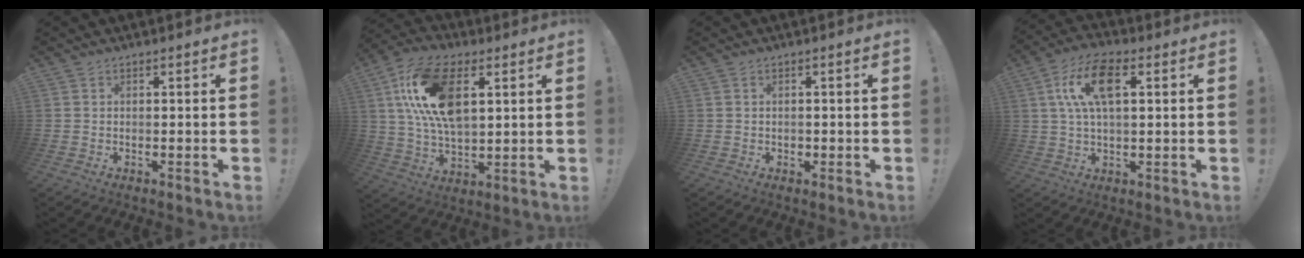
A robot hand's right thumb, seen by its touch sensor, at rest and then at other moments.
{"total": 19.4, "force": [6.1, 10.6, 15.1], "torque": [-0.297, 0.000, 0.107]}
{"total": 0.8, "force": [-0.1, 0.8, 0.2], "torque": [-0.002, 0.002, -0.003]}
{"total": 12.6, "force": [3.5, 6.1, 10.4], "torque": [-0.193, 0.007, 0.063]}